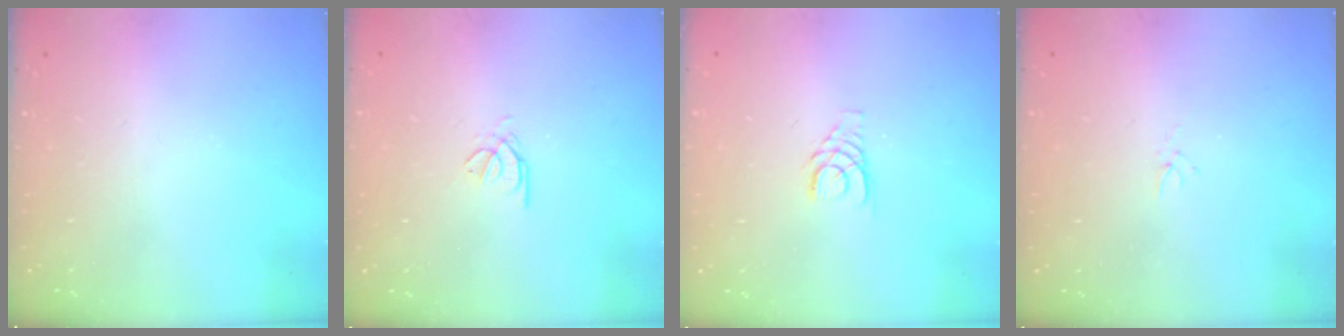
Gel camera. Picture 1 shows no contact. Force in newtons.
{"total": 0.7, "press": 0.6, "slide": 0.4}
{"total": 3.6, "press": 3.6, "slide": 0.3}
{"total": 1.0, "press": 1.0, "slide": 0.3}